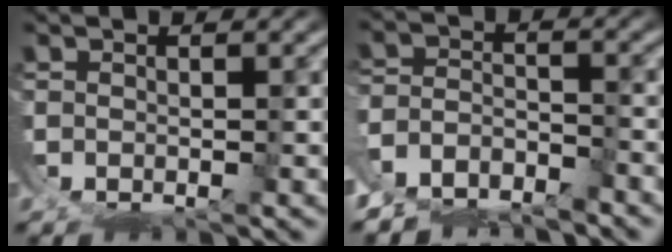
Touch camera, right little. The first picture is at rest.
{"total": 7.0, "force": [-4.6, 4.6, 2.5], "torque": [-0.041, -0.023, -0.077]}